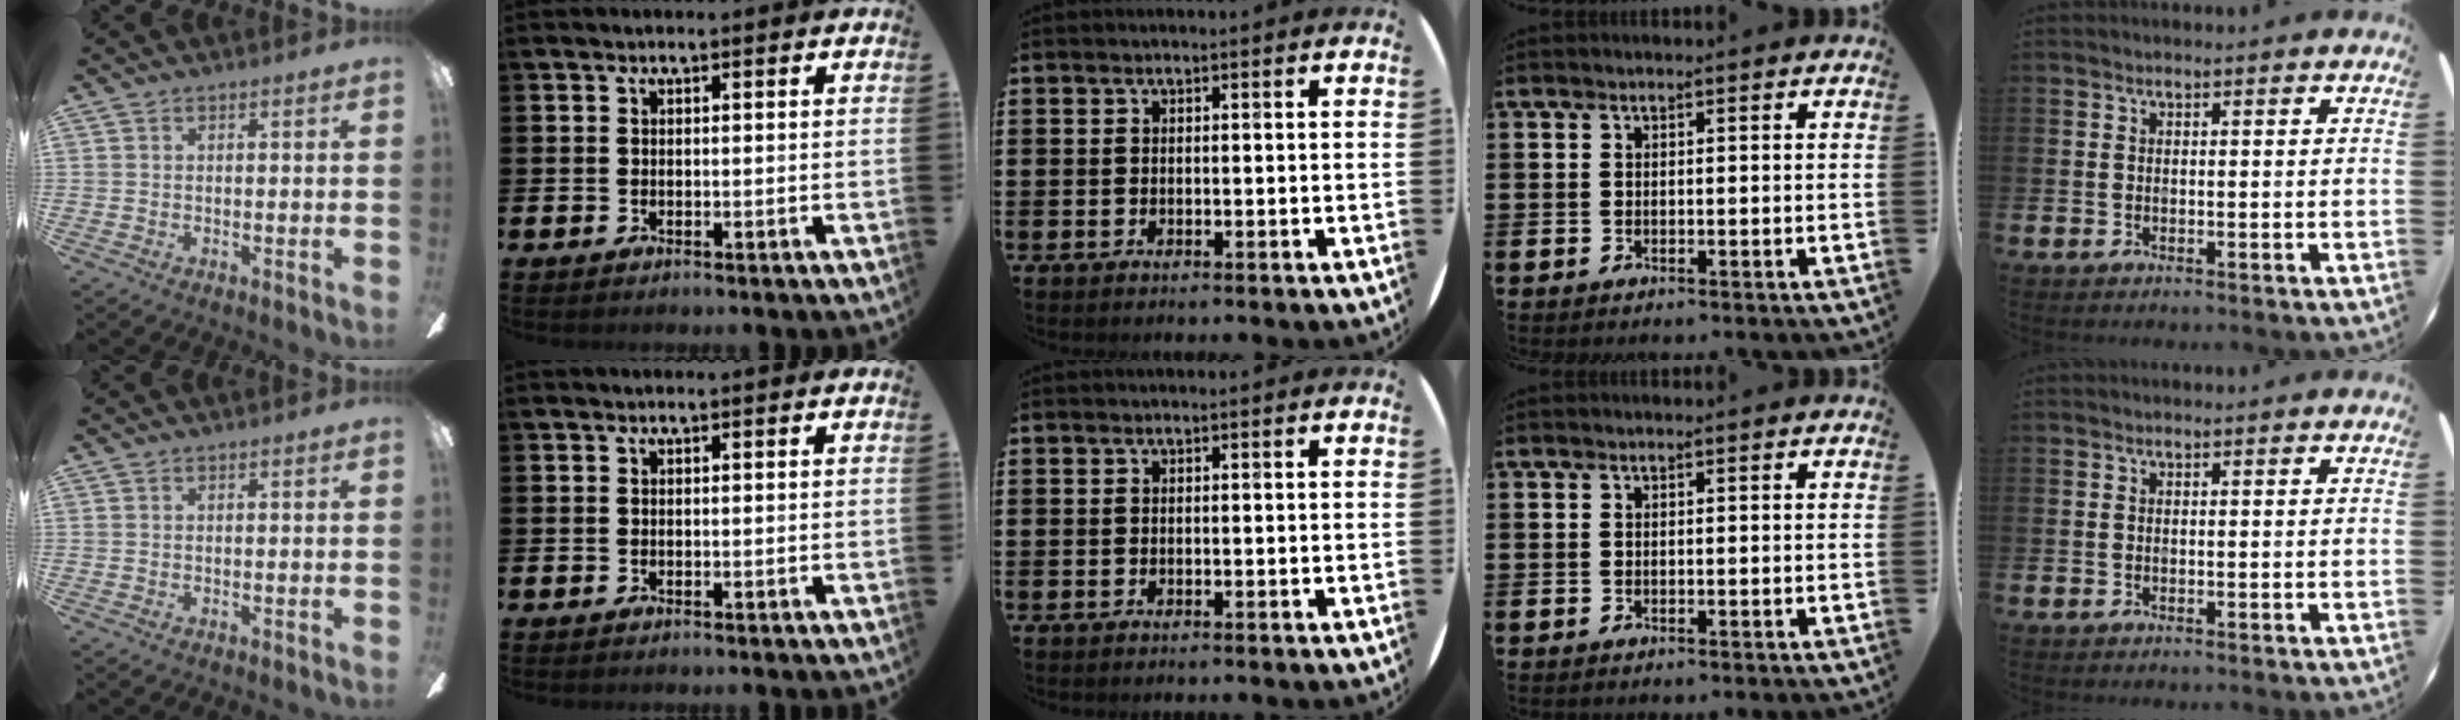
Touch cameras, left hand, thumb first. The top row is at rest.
{}